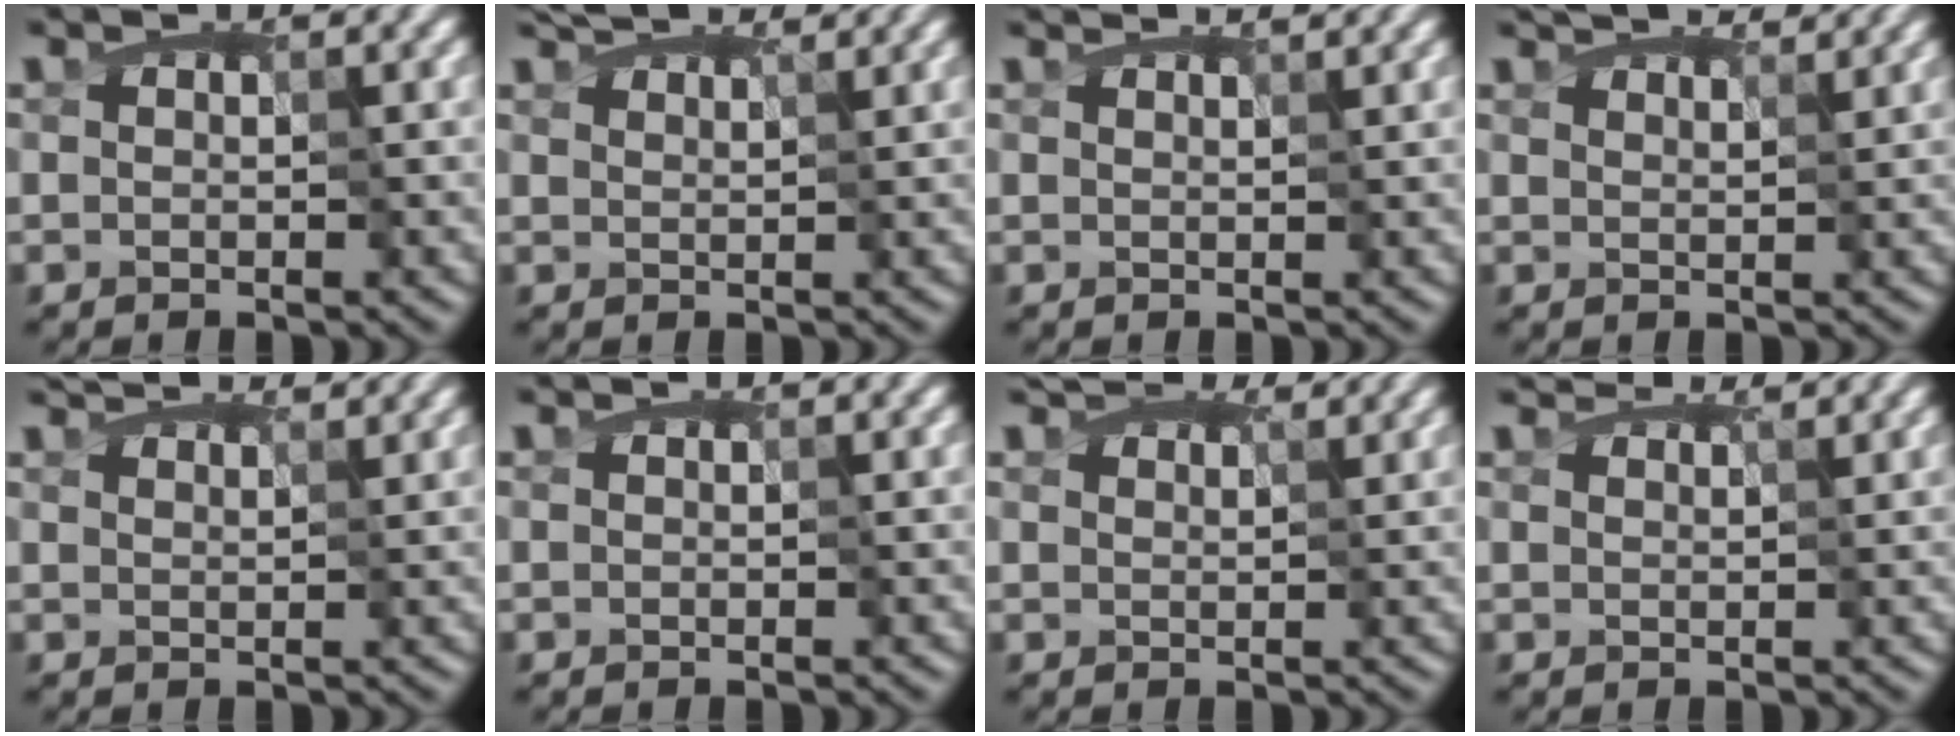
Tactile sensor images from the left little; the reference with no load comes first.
{"total": 4.8, "force": [4.2, 1.3, 2.1], "torque": [-0.050, 0.010, 0.057]}
{"total": 2.8, "force": [2.5, 0.7, 1.2], "torque": [-0.028, 0.010, 0.028]}
{"total": 5.1, "force": [4.3, 1.4, 2.2], "torque": [-0.047, 0.010, 0.053]}
{"total": 4.4, "force": [3.8, 1.2, 1.7], "torque": [-0.045, 0.006, 0.052]}
{"total": 0.0}
{"total": 3.7, "force": [3.3, 1.1, 1.2], "torque": [-0.036, 0.003, 0.048]}
{"total": 2.5, "force": [2.4, 0.3, 0.5], "torque": [-0.024, -0.001, 0.036]}